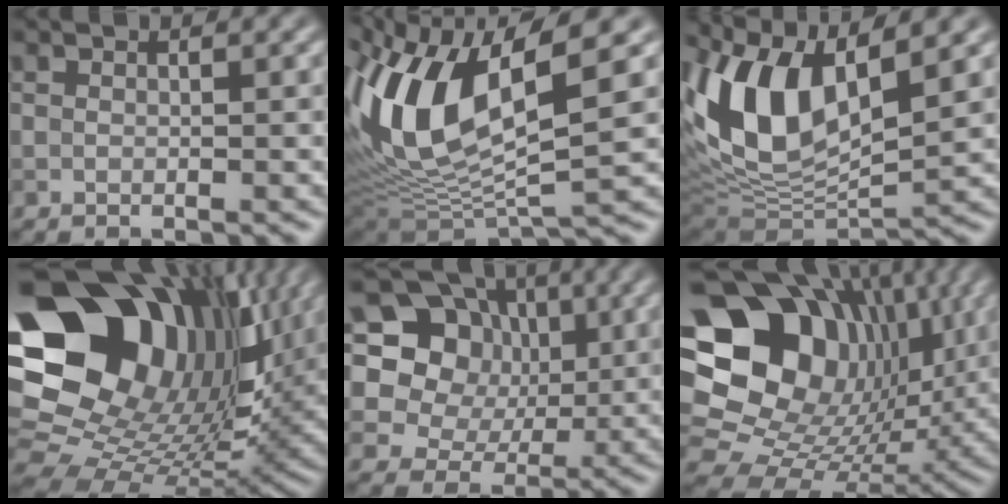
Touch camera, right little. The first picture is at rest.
{"total": 13.0, "force": [3.2, 5.0, 11.5], "torque": [-0.240, -0.002, 0.061]}
{"total": 11.3, "force": [3.8, 5.1, 9.4], "torque": [-0.201, 0.004, 0.069]}
{"total": 20.2, "force": [6.7, 15.0, 11.8], "torque": [-0.253, 0.002, 0.127]}
{"total": 14.2, "force": [4.6, 11.9, 6.2], "torque": [-0.145, 0.036, 0.075]}
{"total": 18.1, "force": [5.0, 14.5, 9.7], "torque": [-0.208, 0.026, 0.115]}